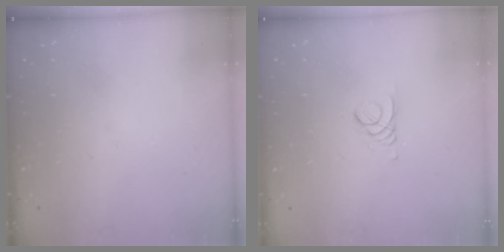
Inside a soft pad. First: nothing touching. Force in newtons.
{"total": 0.7, "press": 0.7, "slide": 0.1}